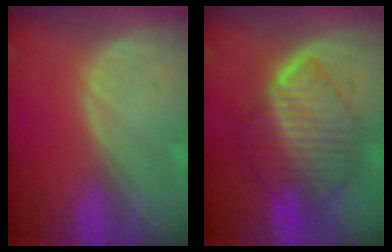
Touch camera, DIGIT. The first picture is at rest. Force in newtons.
{"total": 10.2, "press": 10.1, "slide": 1.0}